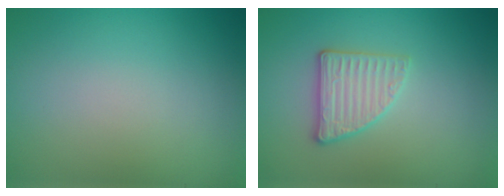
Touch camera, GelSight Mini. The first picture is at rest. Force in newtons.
{"total": 2.8, "press": 2.7, "slide": 0.8}